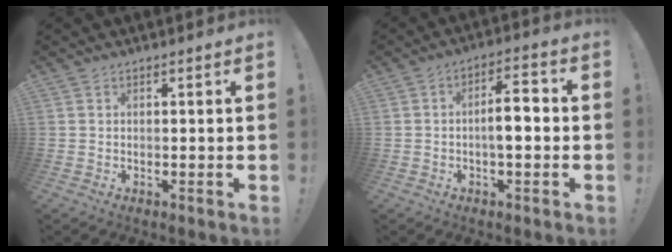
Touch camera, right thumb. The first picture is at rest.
{"total": 7.9, "force": [-1.1, 2.7, 7.3], "torque": [-0.102, 0.007, -0.023]}